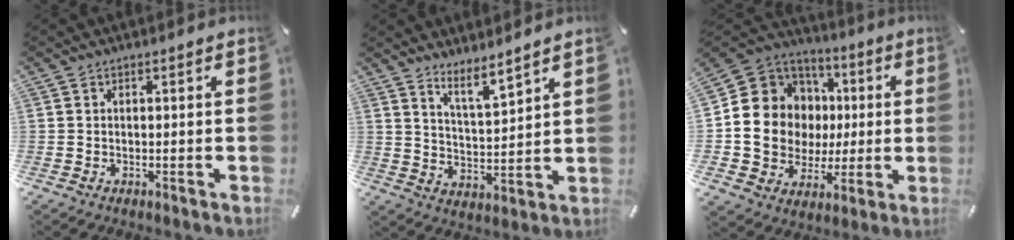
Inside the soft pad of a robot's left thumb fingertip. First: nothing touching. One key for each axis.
{"total": 6.7, "fx": 6.2, "fy": 1.0, "fz": 2.4, "tx": -0.042, "ty": -0.051, "tz": 0.110}
{"total": 14.1, "fx": 0.2, "fy": 13.4, "fz": 4.5, "tx": -0.081, "ty": -0.020, "tz": 0.026}